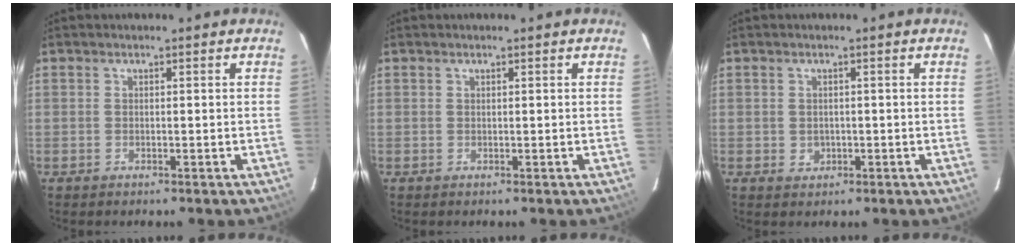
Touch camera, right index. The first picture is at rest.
{"total": 0.0}
{"total": 1.8, "force": [-0.3, 1.7, 0.5], "torque": [-0.006, 0.001, 0.001]}